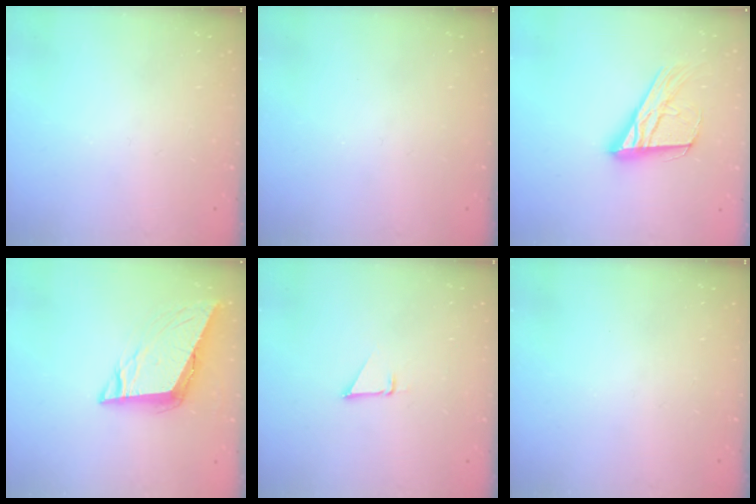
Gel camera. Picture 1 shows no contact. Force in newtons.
{"total": 0.0}
{"total": 17.6, "press": 17.5, "slide": 1.7}
{"total": 9.6, "press": 9.4, "slide": 2.1}
{"total": 1.5, "press": 1.5, "slide": 0.1}
{"total": 0.0}